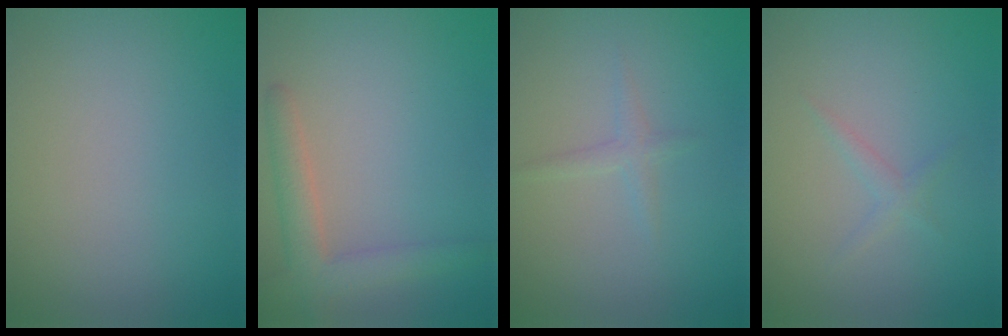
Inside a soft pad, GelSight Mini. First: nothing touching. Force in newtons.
{"total": 3.4, "press": 3.4, "slide": 0.4}
{"total": 1.2, "press": 1.2, "slide": 0.0}
{"total": 1.1, "press": 1.1, "slide": 0.0}